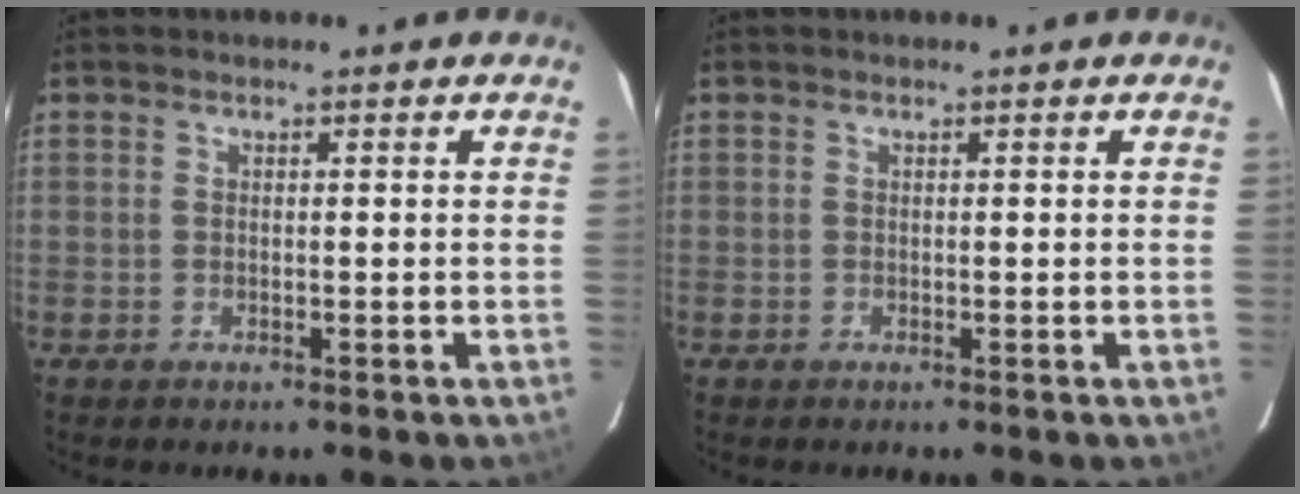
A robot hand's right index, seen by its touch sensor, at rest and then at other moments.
{"total": 0.0}